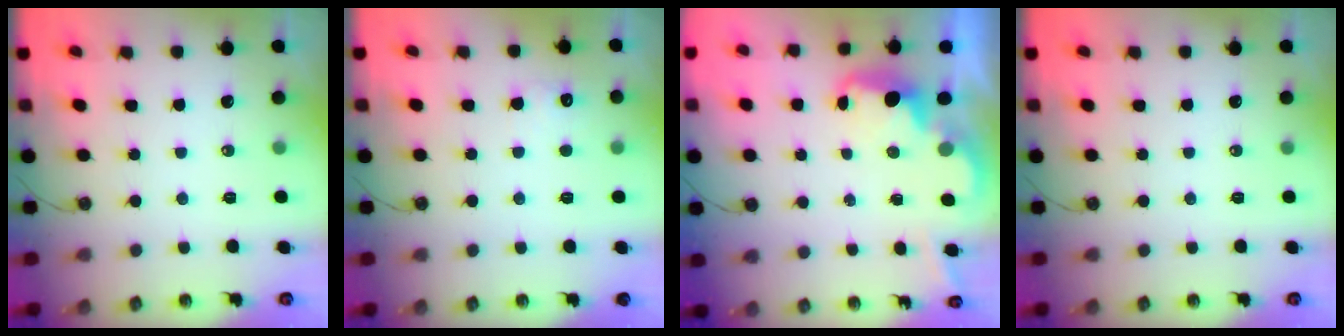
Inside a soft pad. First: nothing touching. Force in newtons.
{"total": 5.2, "press": 5.0, "slide": 1.3}
{"total": 2.7, "press": 2.6, "slide": 0.5}
{"total": 0.0}